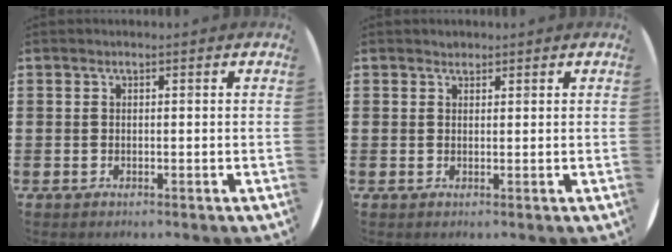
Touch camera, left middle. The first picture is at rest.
{"total": 0.8, "force": [0.8, 0.2, -0.2], "torque": [0.012, 0.000, 0.013]}